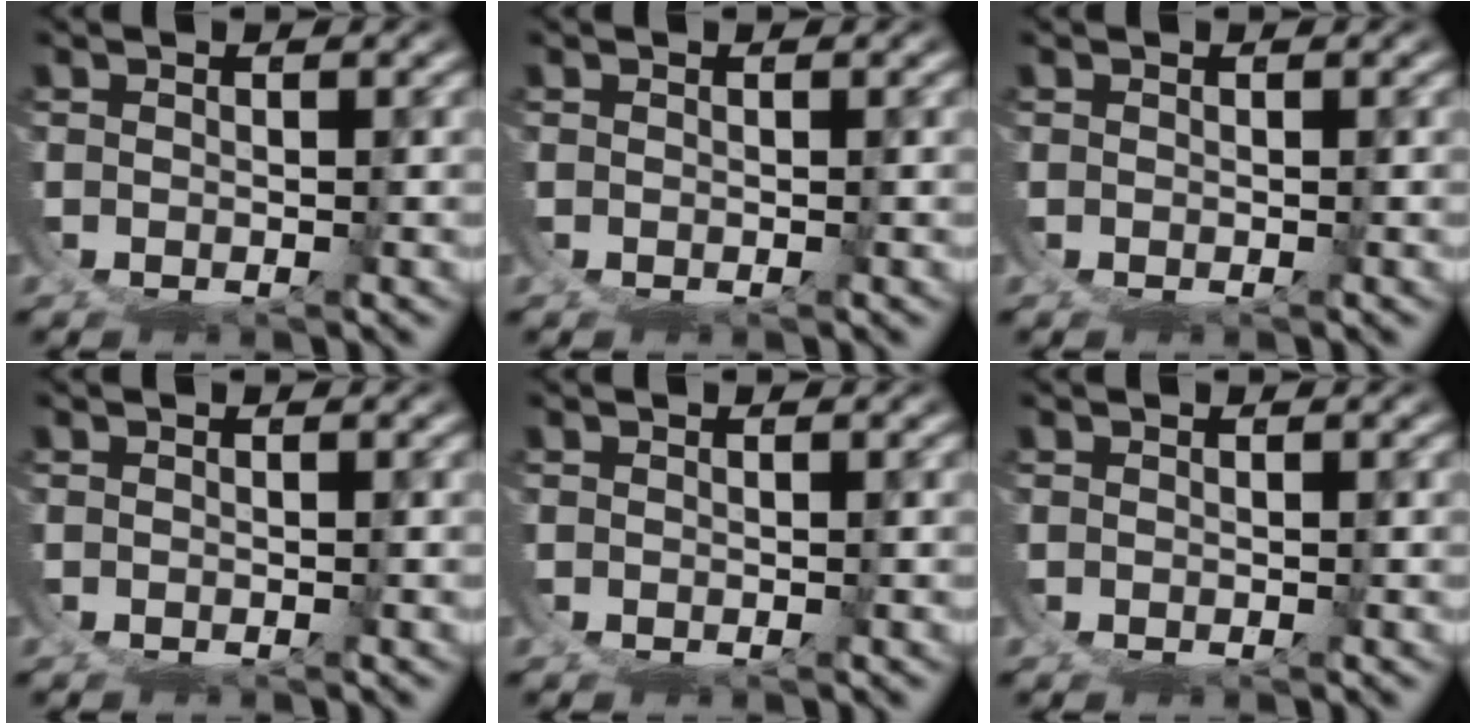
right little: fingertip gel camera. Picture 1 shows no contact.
{"total": 0.0}
{"total": 0.0}
{"total": 0.5, "force": [-0.2, -0.5, -0.2], "torque": [0.001, -0.003, -0.001]}
{"total": 0.0}
{"total": 0.0}